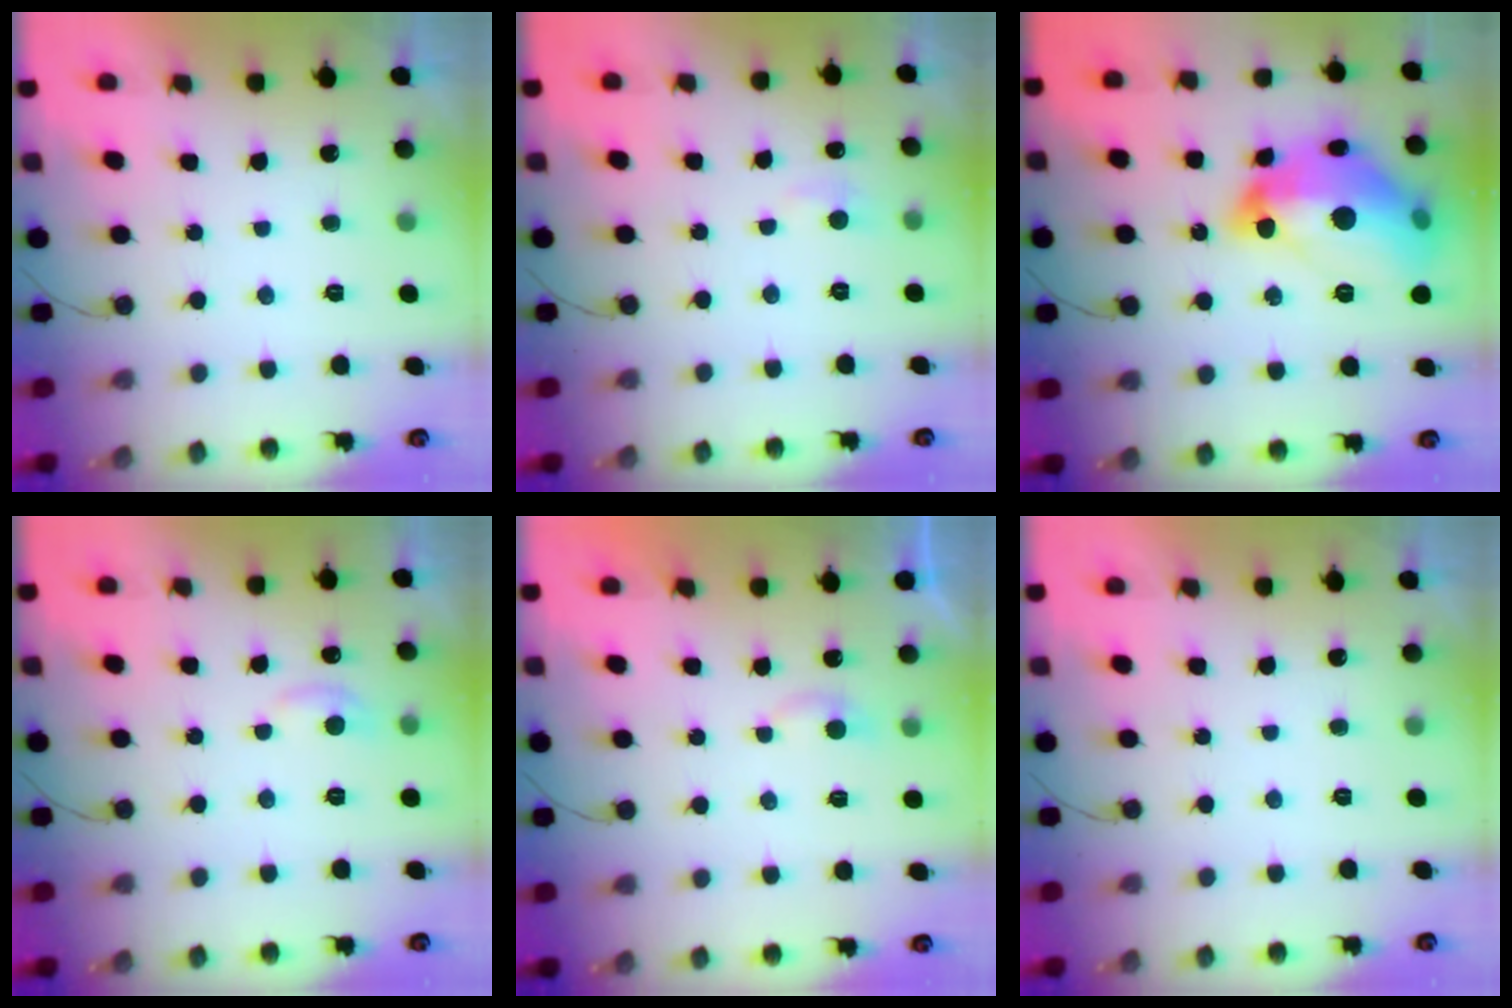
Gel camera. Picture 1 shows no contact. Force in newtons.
{"total": 5.4, "press": 5.3, "slide": 0.8}
{"total": 22.6, "press": 22.5, "slide": 1.8}
{"total": 5.5, "press": 5.5, "slide": 0.7}
{"total": 2.8, "press": 2.8, "slide": 0.2}
{"total": 0.0}